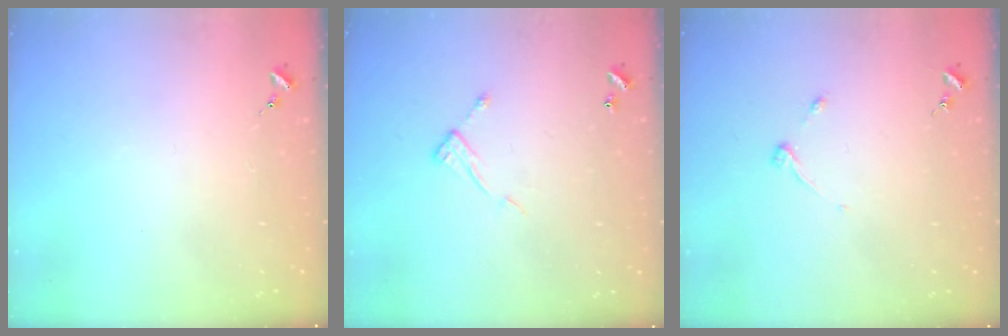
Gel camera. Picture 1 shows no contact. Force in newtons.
{"total": 7.3, "press": 7.3, "slide": 0.4}
{"total": 3.8, "press": 3.8, "slide": 0.5}